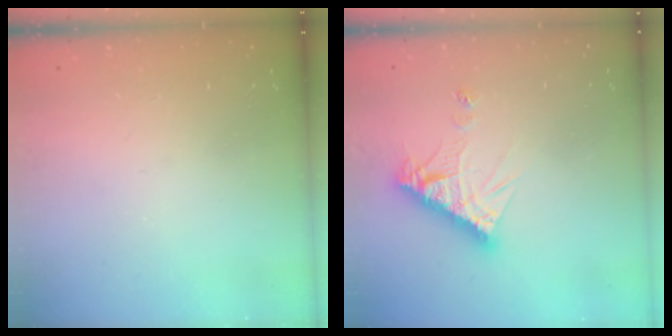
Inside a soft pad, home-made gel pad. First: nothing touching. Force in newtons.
{"total": 10.5, "press": 10.5, "slide": 0.8}